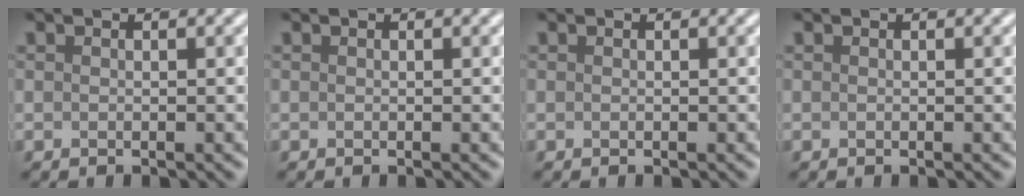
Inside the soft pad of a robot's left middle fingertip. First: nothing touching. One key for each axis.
{"total": 0.0}
{"total": 0.0}
{"total": 0.0}